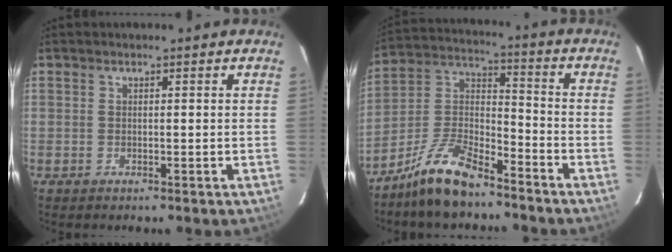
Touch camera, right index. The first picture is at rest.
{"total": 12.7, "force": [-9.4, 4.1, 7.5], "torque": [-0.166, 0.021, -0.182]}